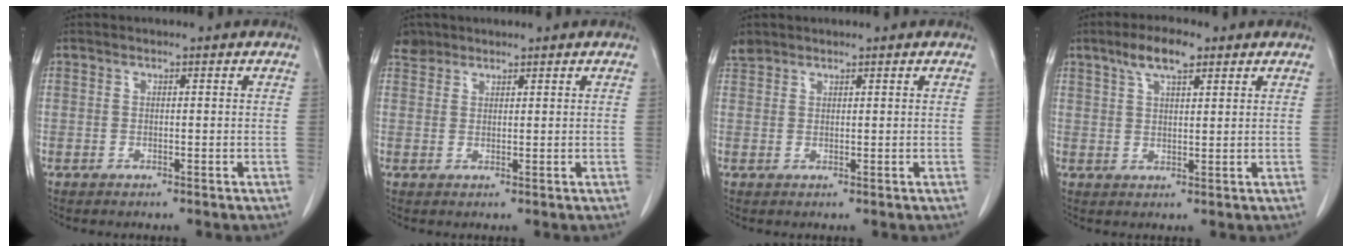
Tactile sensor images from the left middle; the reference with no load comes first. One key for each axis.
{"total": 2.1, "fx": 1.9, "fy": 1.0, "fz": -0.2, "tx": 0.003, "ty": 0.006, "tz": 0.033}
{"total": 1.8, "fx": 1.6, "fy": 0.6, "fz": 0.0, "tx": -0.004, "ty": 0.008, "tz": 0.033}
{"total": 5.7, "fx": 3.7, "fy": 1.6, "fz": 4.1, "tx": -0.082, "ty": 0.011, "tz": 0.065}